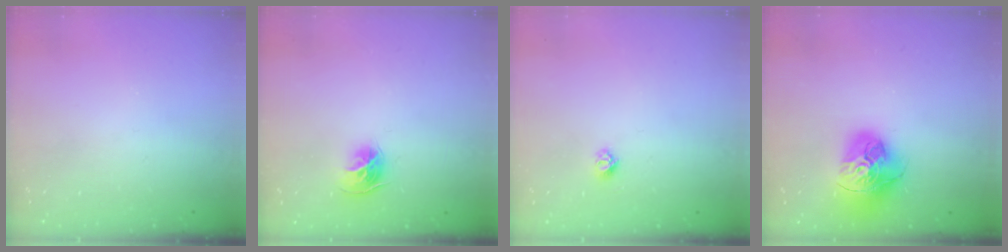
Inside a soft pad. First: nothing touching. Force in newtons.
{"total": 9.2, "press": 9.1, "slide": 0.9}
{"total": 4.5, "press": 4.4, "slide": 0.5}
{"total": 17.4, "press": 17.3, "slide": 1.8}